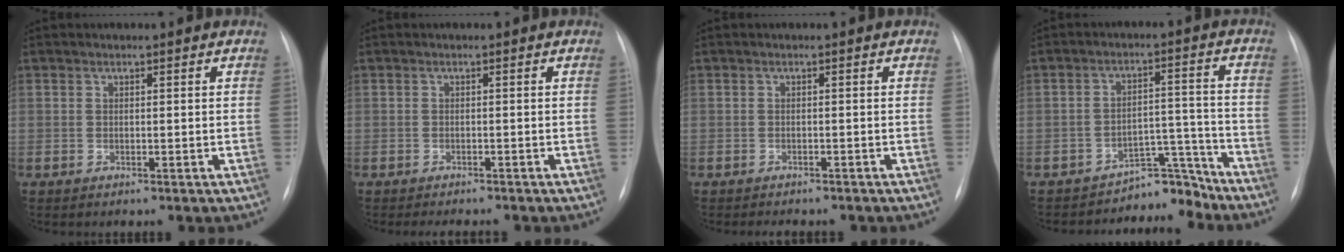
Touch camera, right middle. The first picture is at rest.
{"total": 4.1, "force": [-3.7, 1.0, 1.7], "torque": [-0.018, -0.004, -0.042]}
{"total": 4.4, "force": [-3.8, 1.3, 1.7], "torque": [-0.023, -0.003, -0.039]}
{"total": 6.2, "force": [-6.0, 1.7, -0.5], "torque": [0.022, 0.059, -0.087]}